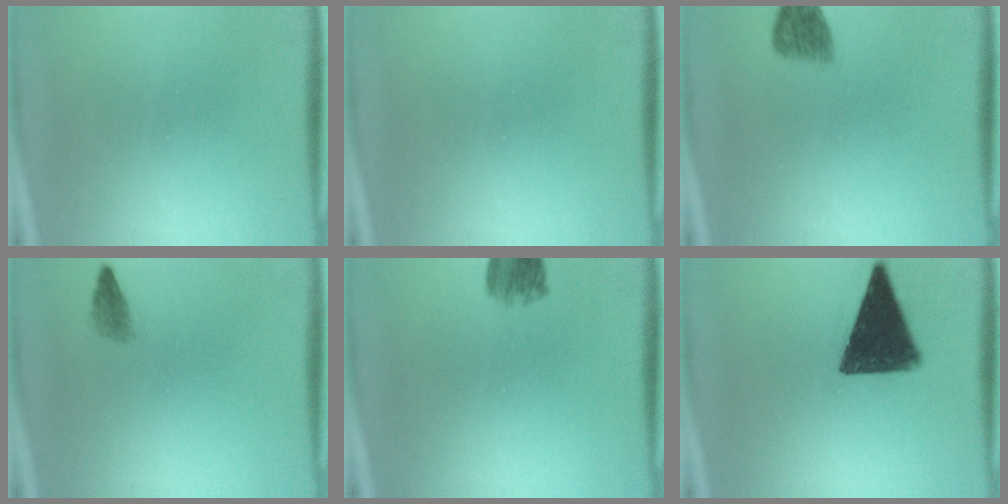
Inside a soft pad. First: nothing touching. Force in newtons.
{"total": 0.0}
{"total": 2.7}
{"total": 1.5}
{"total": 4.6}
{"total": 13.0}